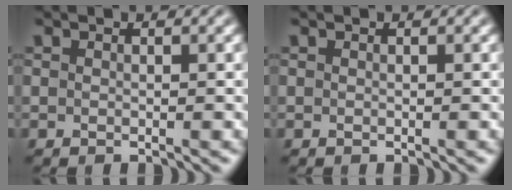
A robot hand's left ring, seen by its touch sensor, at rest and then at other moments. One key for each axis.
{"total": 0.0}